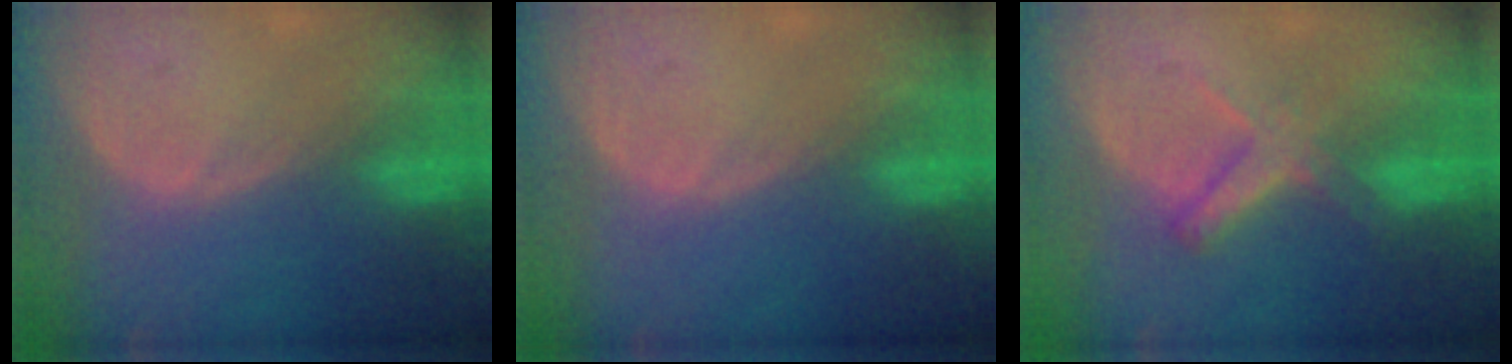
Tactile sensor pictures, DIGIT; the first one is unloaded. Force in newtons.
{"total": 0.0}
{"total": 5.4, "press": 4.9, "slide": 2.2}